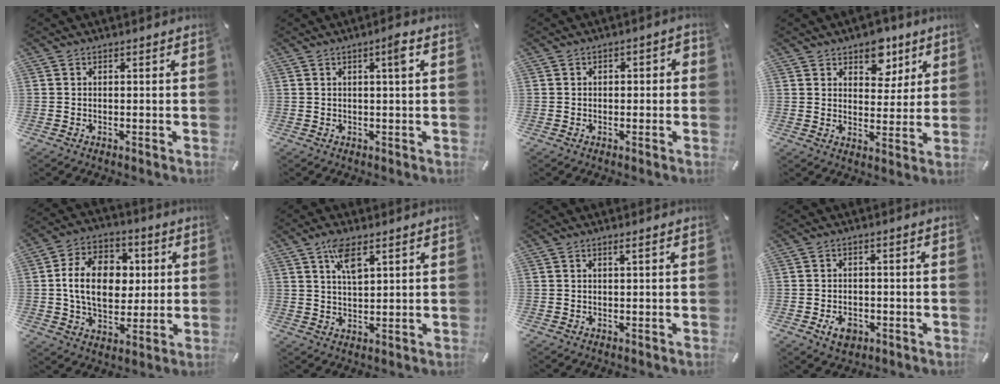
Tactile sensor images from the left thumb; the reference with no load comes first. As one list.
[{"total": 3.3, "force": [1.0, 0.1, 3.1], "torque": [-0.054, -0.002, 0.011]}, {"total": 2.0, "force": [-0.9, 1.3, 1.3], "torque": [-0.022, 0.010, -0.019]}, {"total": 8.3, "force": [5.4, 5.8, 2.4], "torque": [-0.010, -0.036, 0.090]}, {"total": 15.0, "force": [1.1, 11.0, 10.1], "torque": [-0.182, 0.020, 0.020]}, {"total": 6.0, "force": [3.4, 2.3, 4.4], "torque": [-0.078, -0.005, 0.058]}, {"total": 0.9, "force": [0.4, 0.0, 0.8], "torque": [-0.014, 0.000, 0.006]}, {"total": 4.6, "force": [-1.8, 3.3, 2.5], "torque": [-0.047, 0.002, -0.037]}]